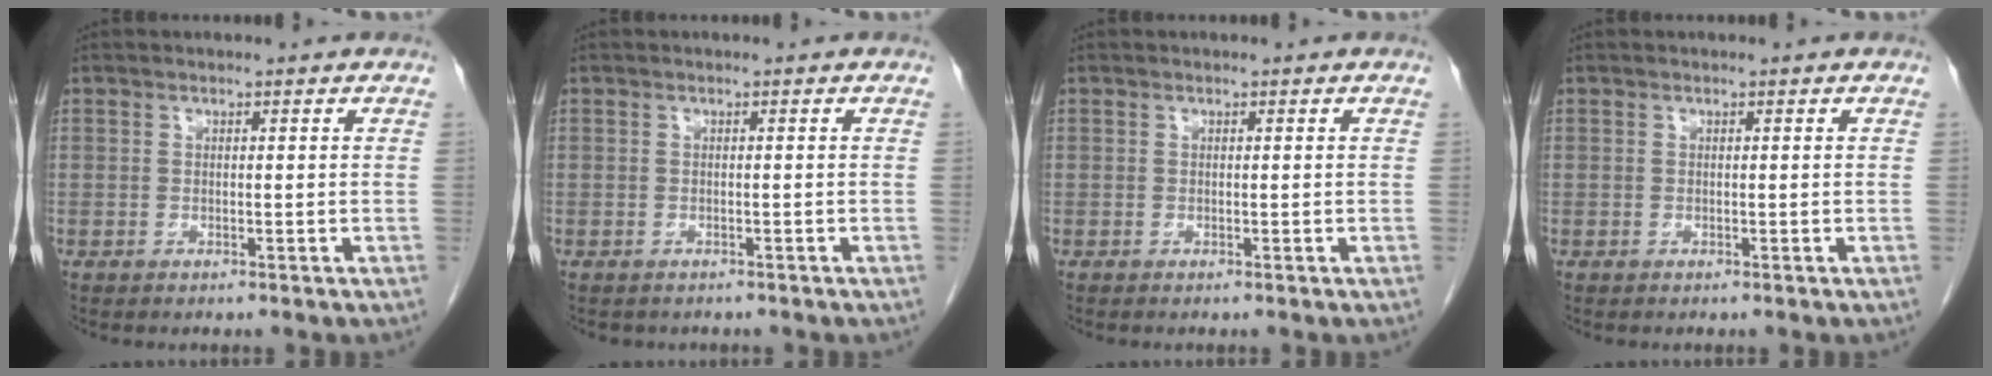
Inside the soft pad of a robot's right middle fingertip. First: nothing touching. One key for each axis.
{"total": 1.6, "fx": -1.3, "fy": 0.8, "fz": 0.2, "tx": -0.013, "ty": -0.001, "tz": -0.015}
{"total": 0.0}
{"total": 0.0}